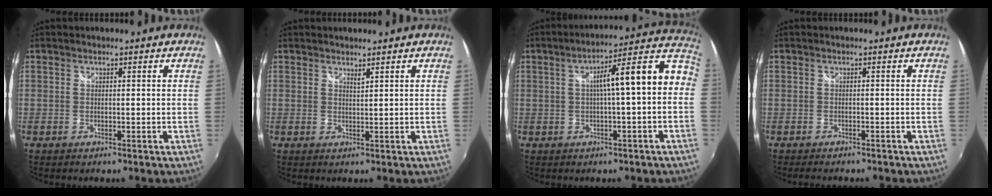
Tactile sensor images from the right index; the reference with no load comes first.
{"total": 1.1, "force": [1.0, -0.4, 0.3], "torque": [-0.005, -0.002, 0.017]}
{"total": 12.2, "force": [-0.3, 1.5, 12.1], "torque": [-0.151, 0.049, 0.007]}
{"total": 3.9, "force": [-3.4, 0.7, 1.6], "torque": [-0.034, -0.016, -0.050]}